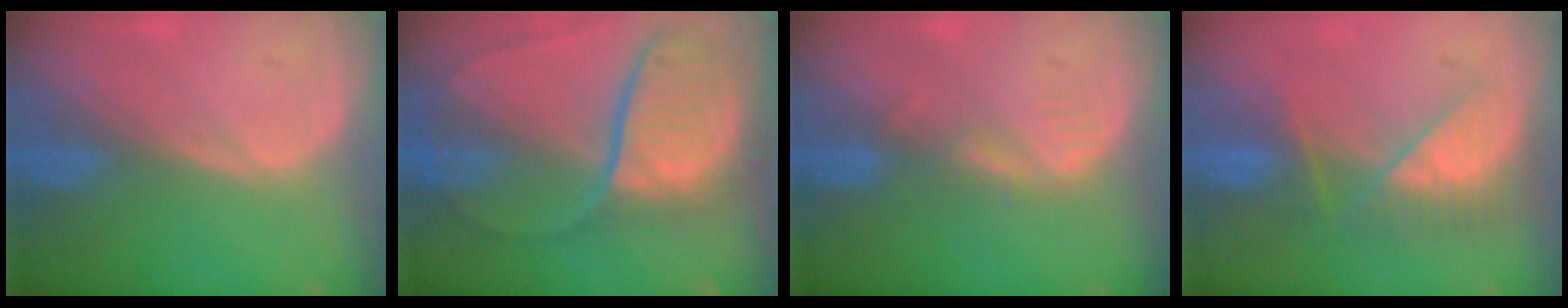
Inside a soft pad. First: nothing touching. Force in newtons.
{"total": 11.2, "press": 9.3, "slide": 6.3}
{"total": 2.0, "press": 2.0, "slide": 0.3}
{"total": 8.0, "press": 7.1, "slide": 3.6}